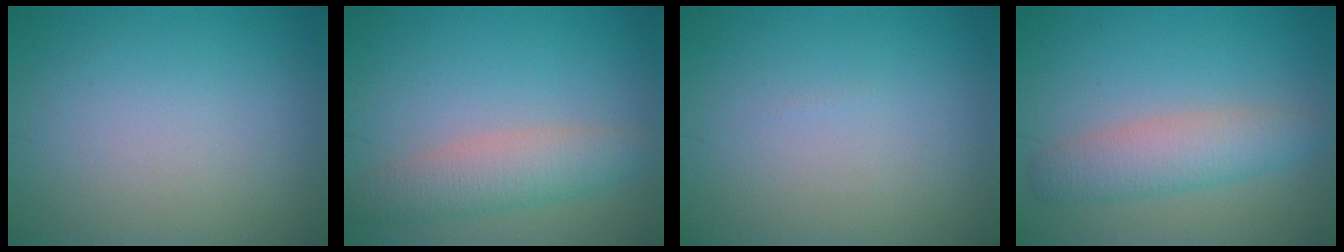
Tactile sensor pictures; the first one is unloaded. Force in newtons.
{"total": 4.0, "press": 4.0, "slide": 0.1}
{"total": 0.0}
{"total": 4.0, "press": 4.0, "slide": 0.1}